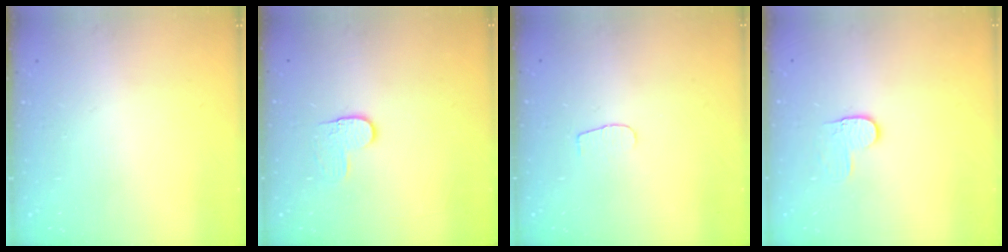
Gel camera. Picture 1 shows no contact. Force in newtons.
{"total": 3.8, "press": 3.8, "slide": 0.4}
{"total": 3.8, "press": 3.7, "slide": 0.4}
{"total": 3.4, "press": 3.4, "slide": 0.3}